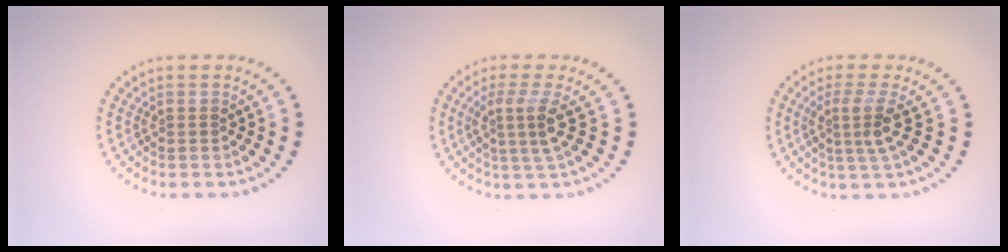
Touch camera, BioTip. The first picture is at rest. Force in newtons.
{"total": 3.0, "press": 2.2, "slide": 2.0}
{"total": 2.7, "press": 1.9, "slide": 1.8}